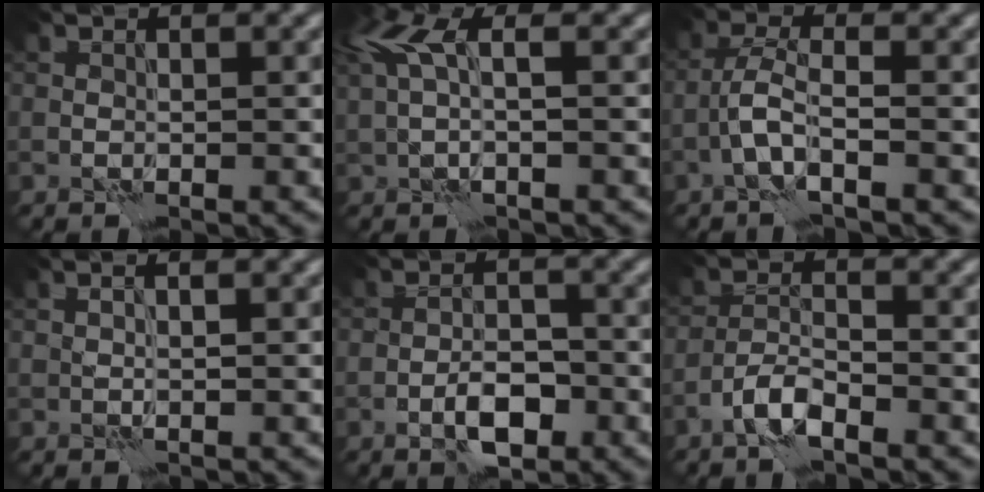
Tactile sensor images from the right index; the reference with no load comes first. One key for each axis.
{"total": 3.9, "fx": 1.3, "fy": 1.6, "fz": 3.3, "tx": -0.073, "ty": 0.012, "tz": 0.021}
{"total": 3.2, "fx": -1.5, "fy": 0.7, "fz": 2.7, "tx": -0.062, "ty": 0.007, "tz": -0.037}
{"total": 2.1, "fx": 1.2, "fy": 0.7, "fz": 1.5, "tx": -0.014, "ty": 0.010, "tz": -0.004}
{"total": 3.6, "fx": -1.8, "fy": 1.5, "fz": 2.7, "tx": -0.042, "ty": 0.005, "tz": -0.033}
{"total": 2.8, "fx": -1.9, "fy": 0.6, "fz": 1.9, "tx": -0.040, "ty": 0.007, "tz": -0.044}